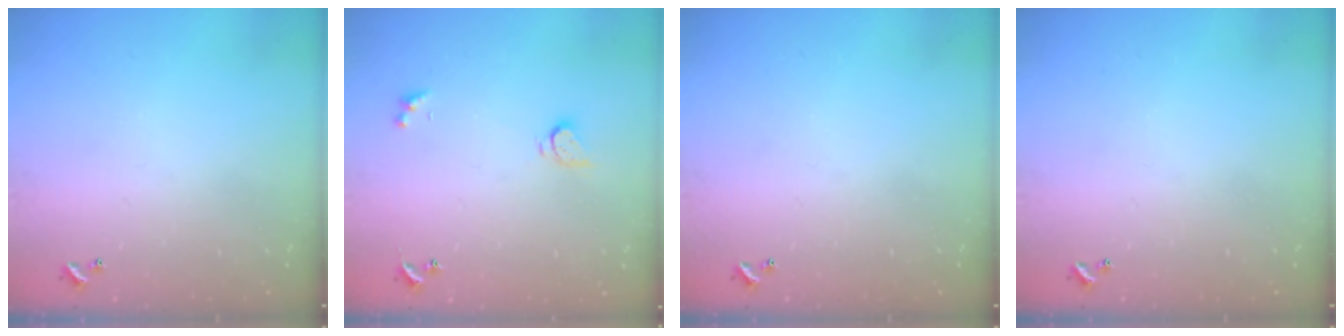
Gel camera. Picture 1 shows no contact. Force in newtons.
{"total": 2.4, "press": 2.3, "slide": 0.4}
{"total": 0.0}
{"total": 0.0}